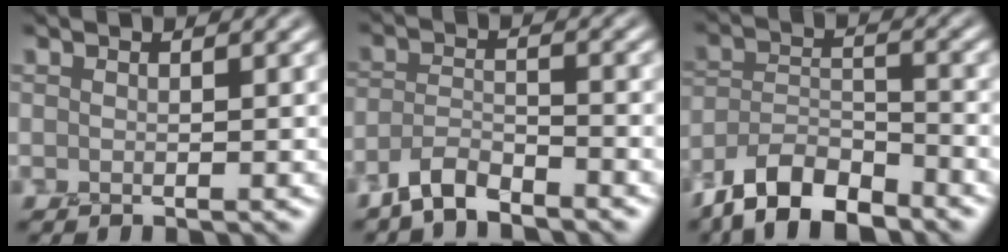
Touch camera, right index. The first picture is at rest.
{"total": 3.4, "force": [-3.0, 0.9, 1.5], "torque": [-0.031, 0.001, -0.068]}
{"total": 7.3, "force": [-5.8, 2.8, 3.5], "torque": [-0.057, -0.001, -0.116]}